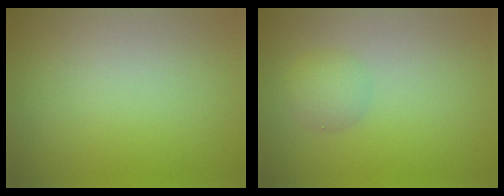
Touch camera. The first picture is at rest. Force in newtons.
{"total": 2.0, "press": 2.0, "slide": 0.1}